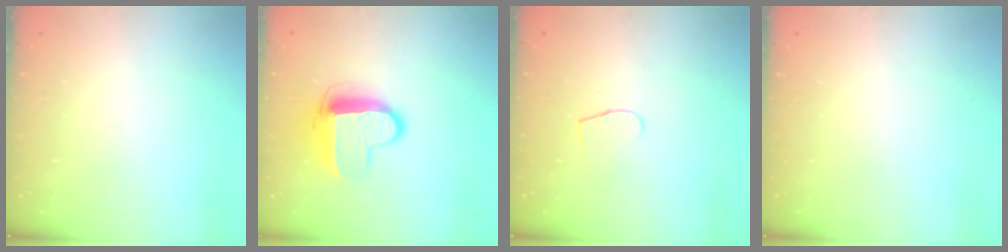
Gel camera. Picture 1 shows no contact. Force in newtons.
{"total": 10.4, "press": 10.3, "slide": 0.9}
{"total": 4.6, "press": 4.6, "slide": 0.4}
{"total": 0.0}